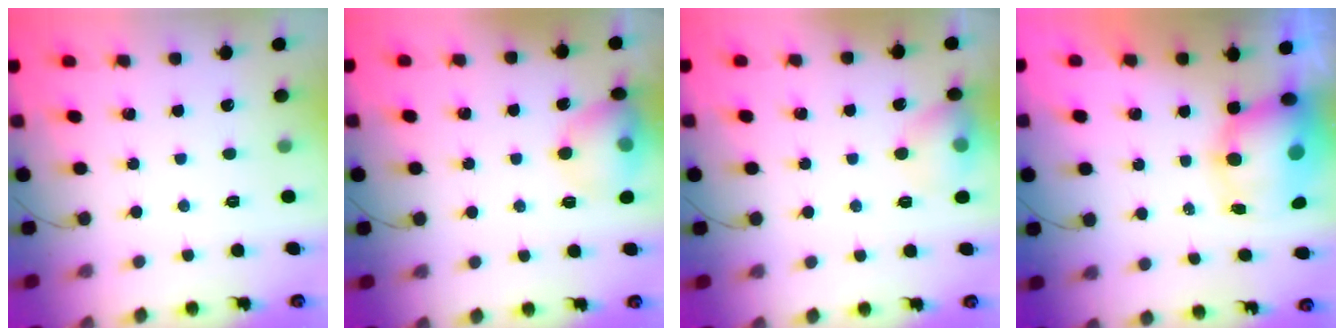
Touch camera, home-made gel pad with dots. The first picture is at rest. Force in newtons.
{"total": 11.3, "press": 11.1, "slide": 2.3}
{"total": 8.7, "press": 8.5, "slide": 1.4}
{"total": 11.3, "press": 10.9, "slide": 2.9}